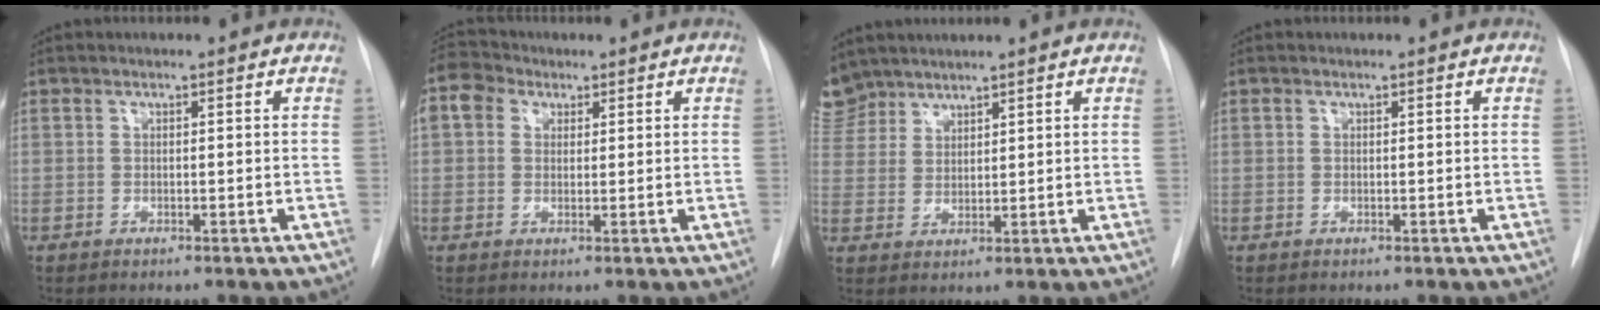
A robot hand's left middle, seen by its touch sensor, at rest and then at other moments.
{"total": 5.6, "force": [2.6, 4.4, 2.3], "torque": [-0.055, 0.026, 0.049]}
{"total": 7.2, "force": [6.4, 3.3, 0.0], "torque": [-0.005, 0.003, 0.136]}
{"total": 0.7, "force": [-0.1, -0.4, -0.6], "torque": [0.017, -0.005, -0.003]}